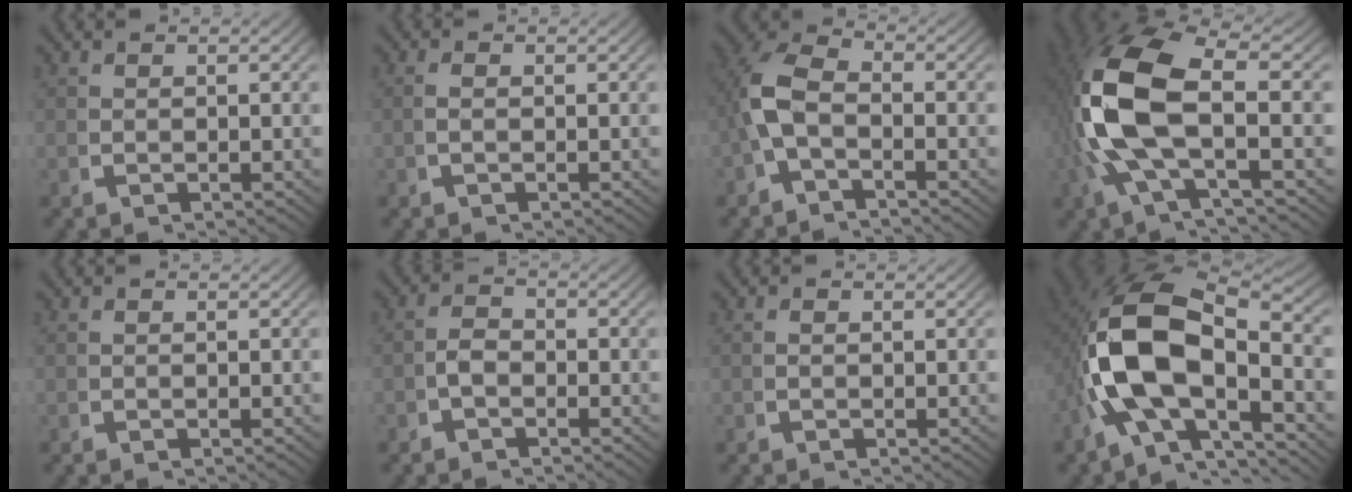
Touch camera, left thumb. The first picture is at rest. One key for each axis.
{"total": 0.6, "fx": -0.1, "fy": 0.1, "fz": 0.5, "tx": -0.016, "ty": 0.000, "tz": -0.003}
{"total": 6.1, "fx": -0.8, "fy": 4.2, "fz": 4.3, "tx": -0.110, "ty": -0.011, "tz": -0.019}
{"total": 13.7, "fx": 0.4, "fy": 7.5, "fz": 11.4, "tx": -0.264, "ty": -0.017, "tz": 0.013}
{"total": 0.0}
{"total": 1.8, "fx": -0.8, "fy": 1.4, "fz": 0.8, "tx": -0.014, "ty": -0.003, "tz": -0.020}
{"total": 0.0}
{"total": 16.3, "fx": -0.6, "fy": 10.4, "fz": 12.5, "tx": -0.276, "ty": -0.043, "tz": 0.004}